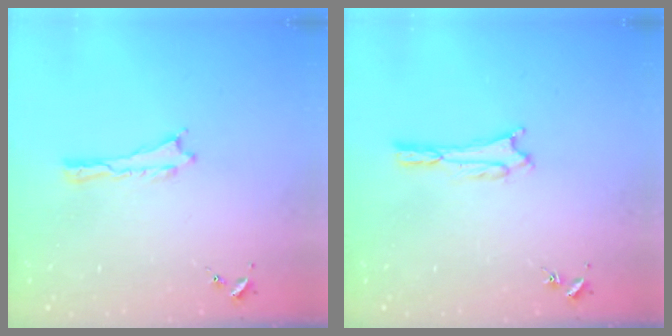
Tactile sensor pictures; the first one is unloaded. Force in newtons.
{"total": 1.9, "press": 1.9, "slide": 0.2}